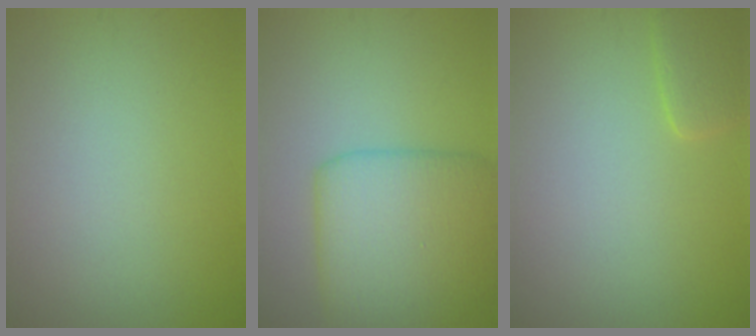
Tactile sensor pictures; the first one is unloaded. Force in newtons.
{"total": 7.3, "press": 7.3, "slide": 0.1}
{"total": 1.9, "press": 1.9, "slide": 0.3}